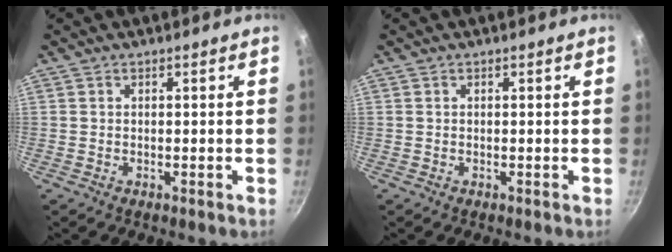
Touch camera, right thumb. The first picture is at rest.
{"total": 0.0}